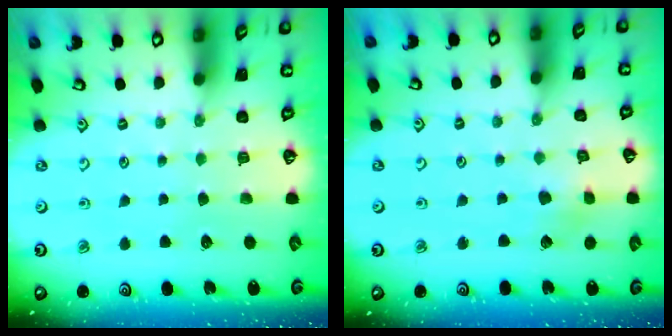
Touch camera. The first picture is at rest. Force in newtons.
{"total": 4.2, "press": 4.1, "slide": 0.5}